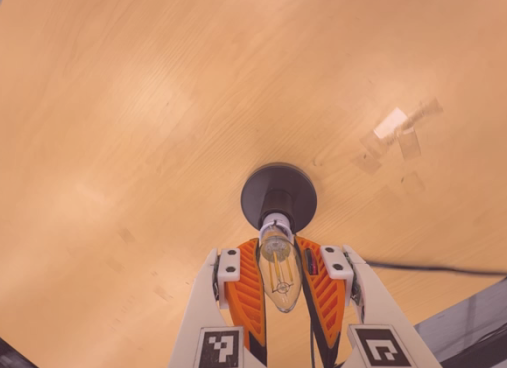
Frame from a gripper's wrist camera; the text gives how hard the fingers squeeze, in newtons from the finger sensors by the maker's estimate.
{"total": 19.8, "left": 18.4, "right": 21.2}